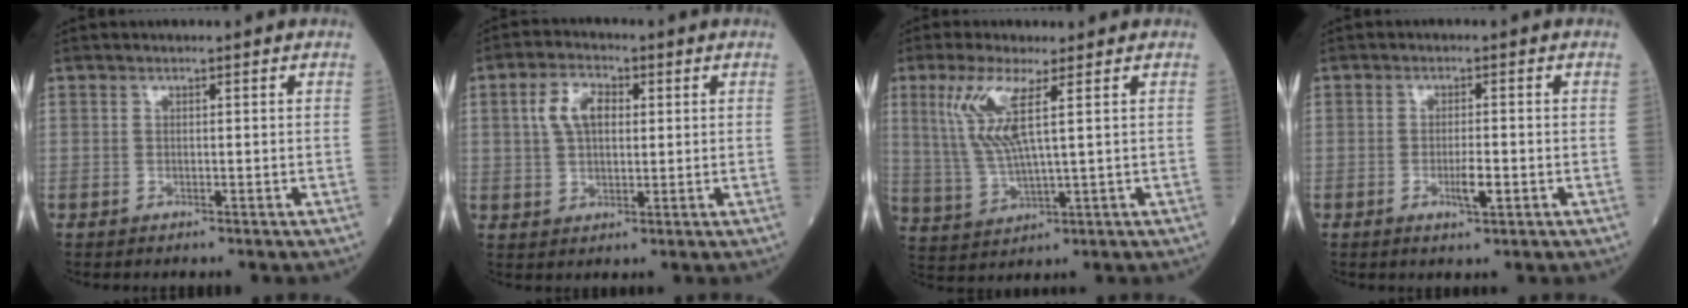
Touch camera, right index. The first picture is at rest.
{"total": 6.0, "force": [1.7, 3.3, 4.8], "torque": [-0.101, 0.017, 0.035]}
{"total": 8.3, "force": [3.0, 0.6, 7.7], "torque": [-0.184, -0.002, 0.067]}
{"total": 3.1, "force": [-0.9, 0.4, 2.9], "torque": [-0.053, -0.002, -0.011]}